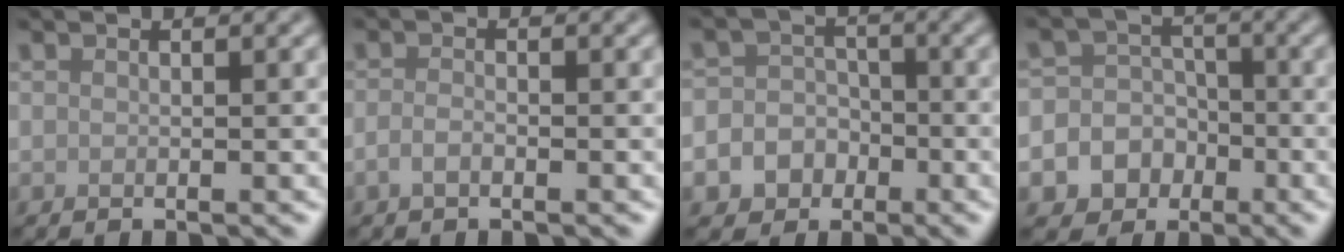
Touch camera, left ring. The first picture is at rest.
{"total": 1.2, "force": [-0.6, 0.5, 0.8], "torque": [-0.019, 0.000, -0.015]}
{"total": 5.8, "force": [-2.7, 5.0, 1.1], "torque": [0.009, -0.002, -0.059]}
{"total": 8.6, "force": [-3.8, 7.5, 1.4], "torque": [-0.017, -0.015, -0.077]}